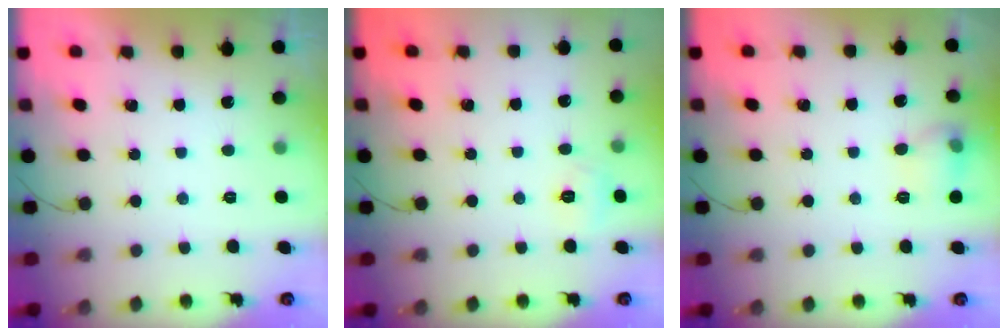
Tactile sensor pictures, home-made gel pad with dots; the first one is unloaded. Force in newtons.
{"total": 3.9, "press": 3.7, "slide": 1.1}
{"total": 7.8, "press": 7.7, "slide": 1.2}